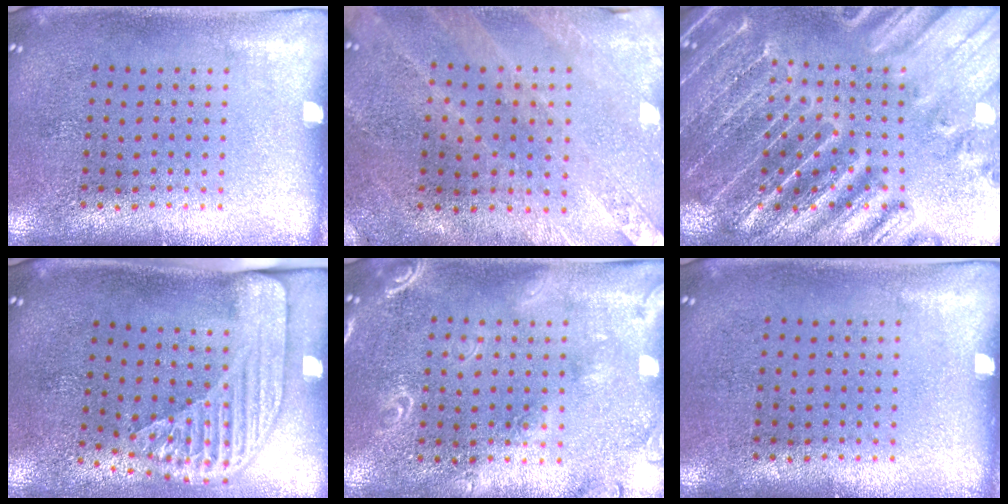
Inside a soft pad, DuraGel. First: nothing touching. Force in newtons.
{"total": 0.6, "press": 0.6, "slide": 0.2}
{"total": 3.9, "press": 3.7, "slide": 1.1}
{"total": 2.3, "press": 1.8, "slide": 1.5}
{"total": 1.8, "press": 1.8, "slide": 0.5}
{"total": 0.0}